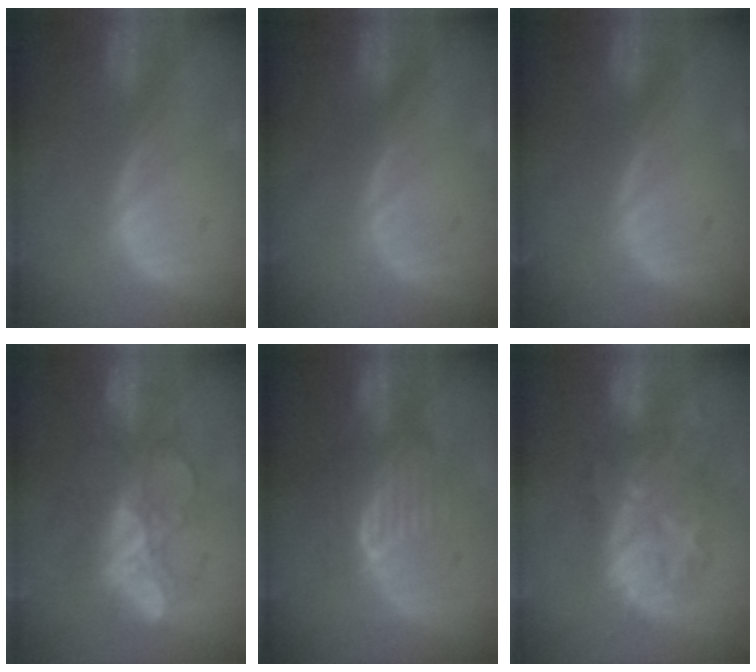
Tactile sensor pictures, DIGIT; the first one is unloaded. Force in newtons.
{"total": 0.0}
{"total": 0.0}
{"total": 9.2, "press": 8.6, "slide": 3.4}
{"total": 7.7, "press": 7.7, "slide": 0.1}
{"total": 9.0, "press": 8.9, "slide": 1.1}